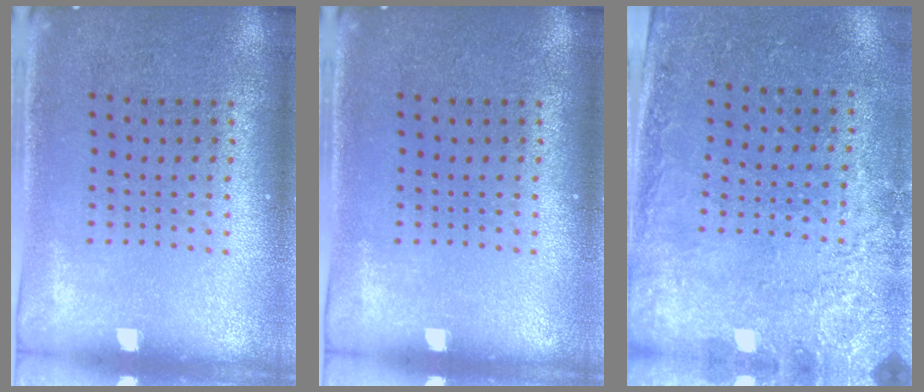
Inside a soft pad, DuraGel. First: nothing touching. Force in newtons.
{"total": 0.0}
{"total": 2.5, "press": 2.1, "slide": 1.3}